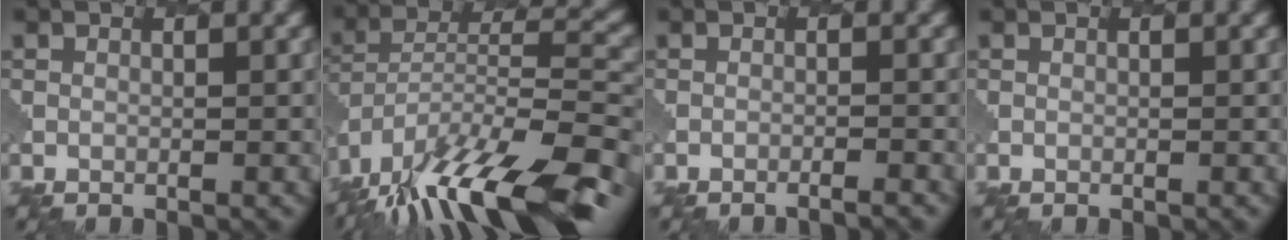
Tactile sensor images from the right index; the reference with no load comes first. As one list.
[{"total": 15.9, "force": [-12.7, 4.0, 8.6], "torque": [-0.151, 0.007, -0.205]}, {"total": 1.9, "force": [-1.7, 0.1, 0.9], "torque": [-0.005, 0.010, -0.034]}, {"total": 0.0}]